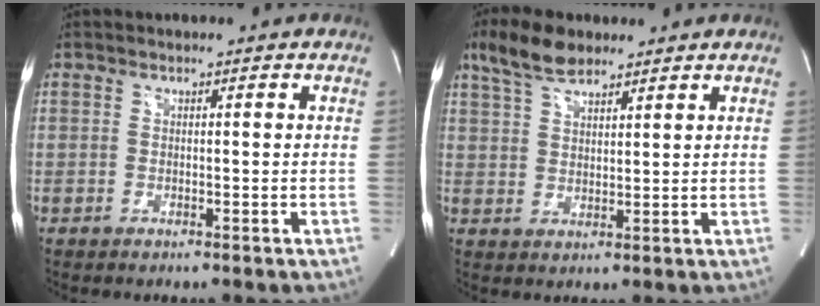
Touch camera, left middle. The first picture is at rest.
{"total": 7.3, "force": [5.6, 2.5, 4.0], "torque": [-0.085, 0.018, 0.108]}